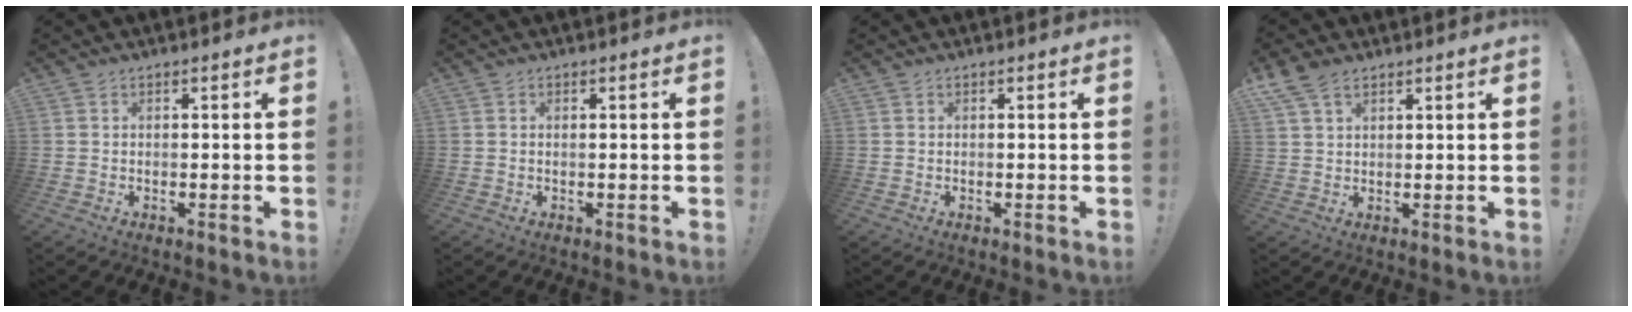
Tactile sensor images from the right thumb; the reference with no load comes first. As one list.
[{"total": 0.5, "force": [0.4, -0.2, 0.3], "torque": [0.001, -0.003, 0.005]}, {"total": 0.0}, {"total": 6.4, "force": [4.1, 3.3, 3.6], "torque": [-0.074, -0.006, 0.083]}]